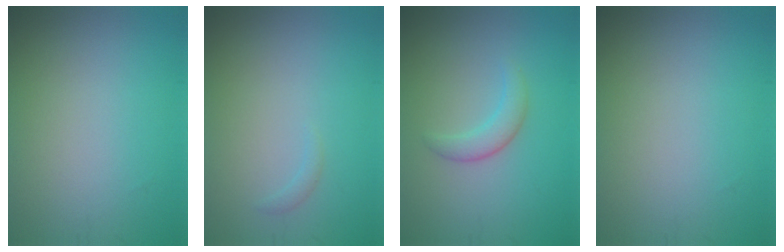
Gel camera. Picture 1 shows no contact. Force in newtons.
{"total": 0.6, "press": 0.6, "slide": 0.1}
{"total": 2.1, "press": 2.1, "slide": 0.2}
{"total": 0.0}